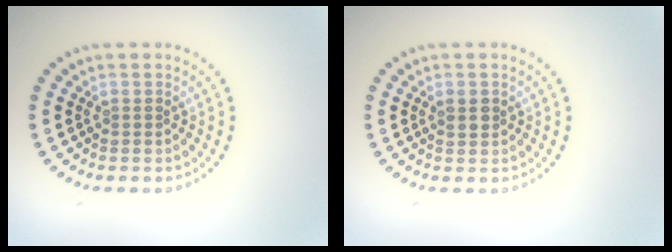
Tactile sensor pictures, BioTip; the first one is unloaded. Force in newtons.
{"total": 1.2, "press": 1.2, "slide": 0.3}